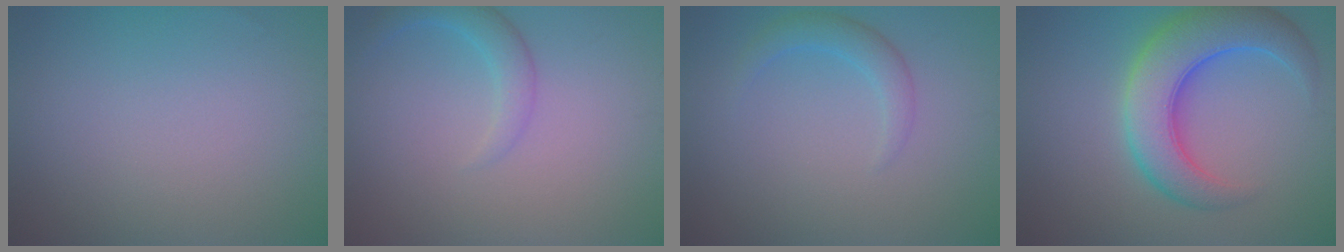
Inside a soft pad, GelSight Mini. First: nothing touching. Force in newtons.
{"total": 2.2, "press": 2.2, "slide": 0.1}
{"total": 1.9, "press": 1.9, "slide": 0.1}
{"total": 7.6, "press": 7.6, "slide": 0.3}